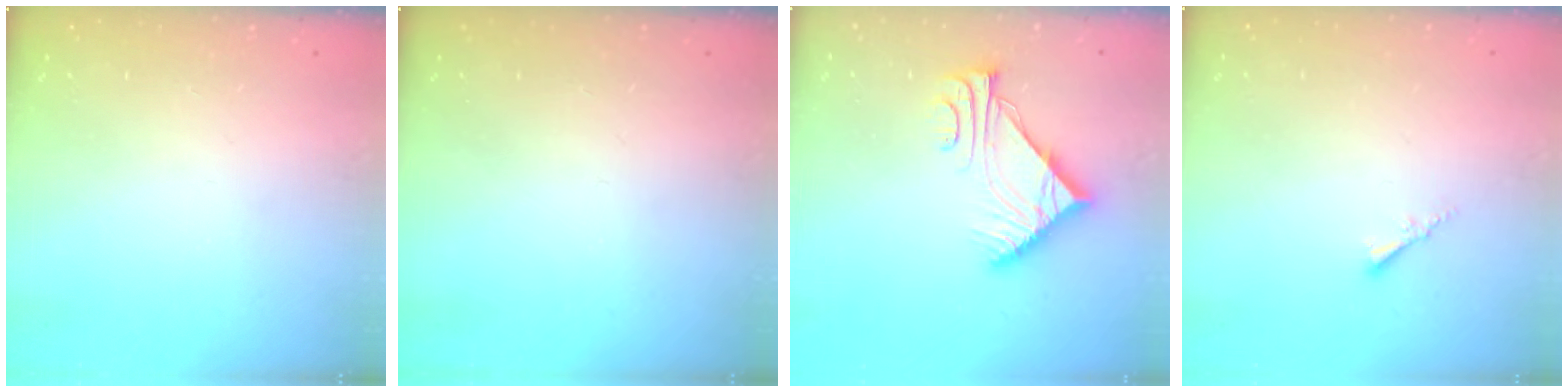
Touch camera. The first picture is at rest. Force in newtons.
{"total": 0.0}
{"total": 9.1, "press": 9.0, "slide": 0.9}
{"total": 1.8, "press": 1.7, "slide": 0.3}